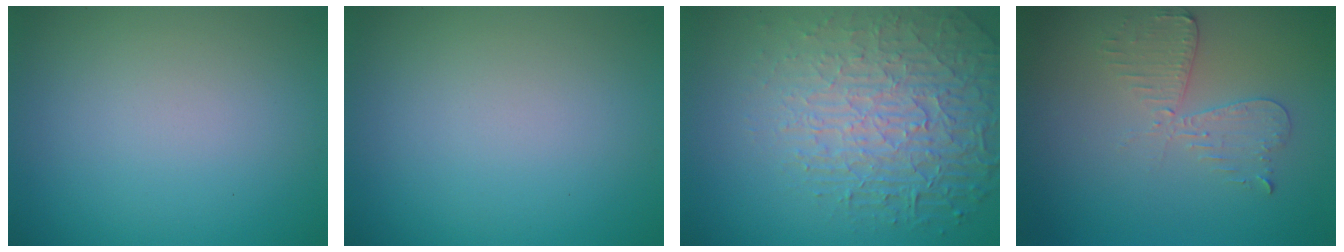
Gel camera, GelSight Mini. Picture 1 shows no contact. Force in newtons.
{"total": 0.0}
{"total": 7.4, "press": 5.3, "slide": 5.1}
{"total": 2.7, "press": 2.4, "slide": 1.1}